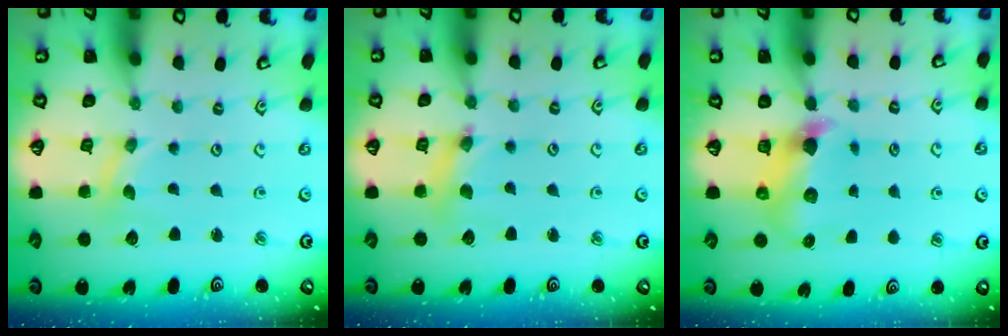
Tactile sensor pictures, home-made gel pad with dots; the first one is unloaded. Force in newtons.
{"total": 4.4, "press": 4.4, "slide": 0.5}
{"total": 6.2, "press": 6.1, "slide": 0.6}